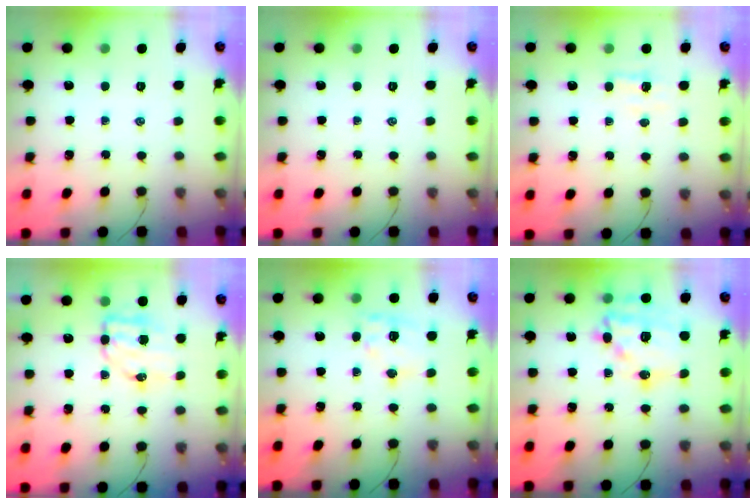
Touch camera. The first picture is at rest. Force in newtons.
{"total": 0.0}
{"total": 3.8, "press": 3.6, "slide": 1.3}
{"total": 7.8, "press": 7.8, "slide": 1.1}
{"total": 10.7, "press": 10.6, "slide": 1.5}
{"total": 18.3, "press": 18.0, "slide": 3.5}